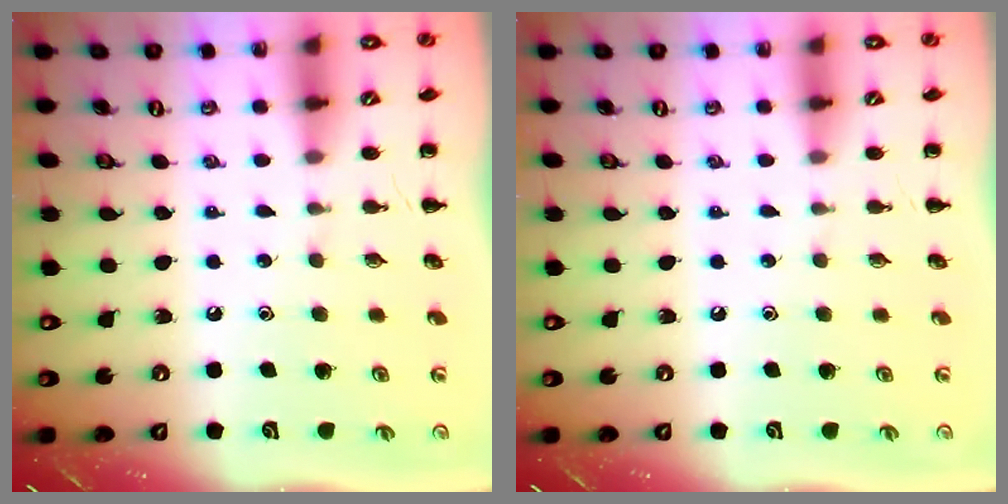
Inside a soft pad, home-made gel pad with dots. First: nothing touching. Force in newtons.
{"total": 0.0}